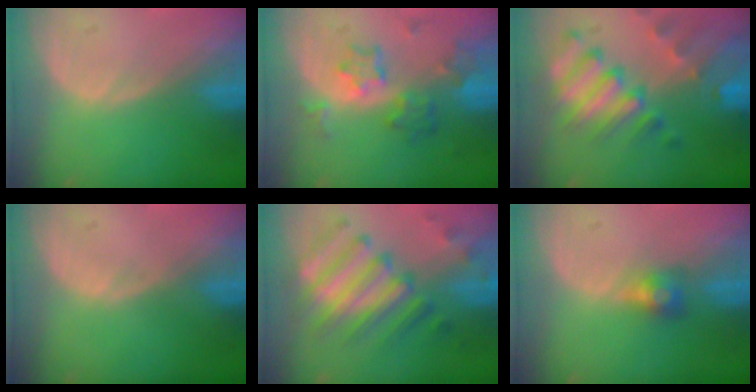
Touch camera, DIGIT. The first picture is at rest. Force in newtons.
{"total": 7.3, "press": 6.5, "slide": 3.3}
{"total": 10.1, "press": 8.9, "slide": 4.8}
{"total": 0.0}
{"total": 8.6, "press": 8.6, "slide": 0.3}
{"total": 2.8, "press": 2.5, "slide": 1.3}